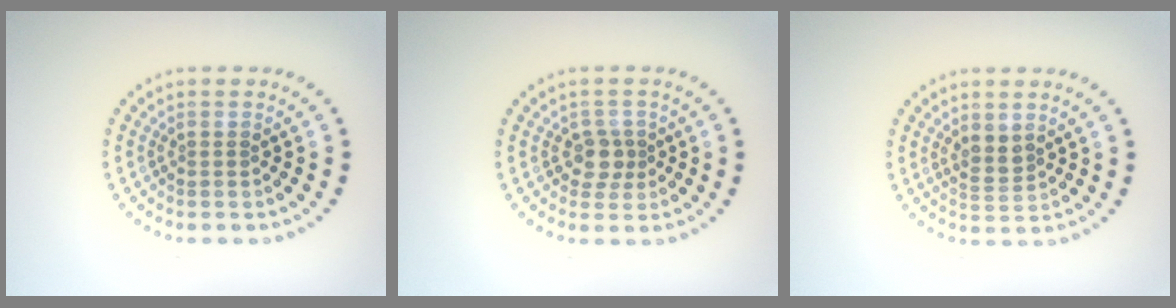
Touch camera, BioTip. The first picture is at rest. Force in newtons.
{"total": 1.9, "press": 1.7, "slide": 0.9}
{"total": 1.7, "press": 1.5, "slide": 0.8}